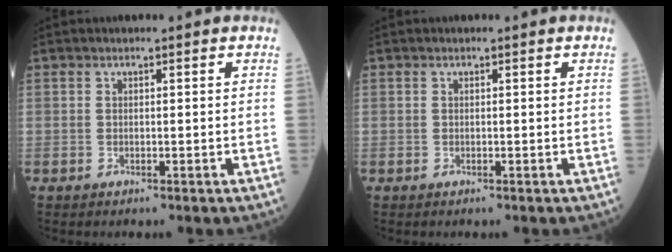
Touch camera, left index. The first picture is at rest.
{"total": 0.0}